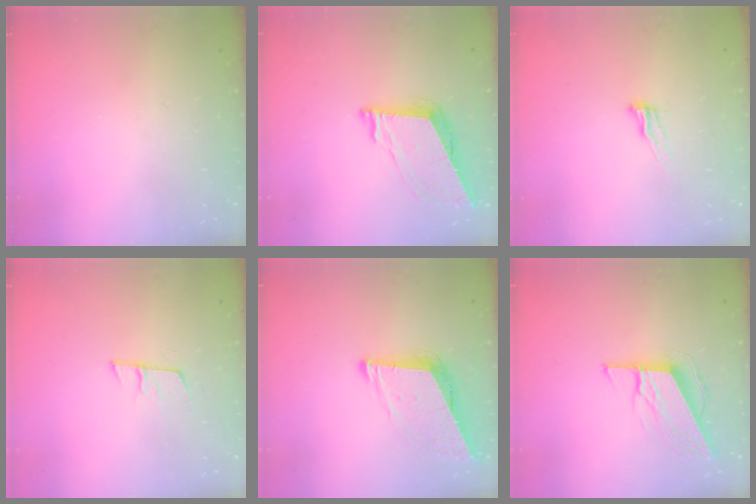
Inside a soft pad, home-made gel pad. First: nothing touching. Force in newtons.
{"total": 9.0, "press": 8.4, "slide": 3.2}
{"total": 7.9, "press": 7.6, "slide": 2.2}
{"total": 7.9, "press": 7.3, "slide": 3.0}
{"total": 9.2, "press": 8.8, "slide": 2.7}
{"total": 9.7, "press": 9.5, "slide": 1.9}